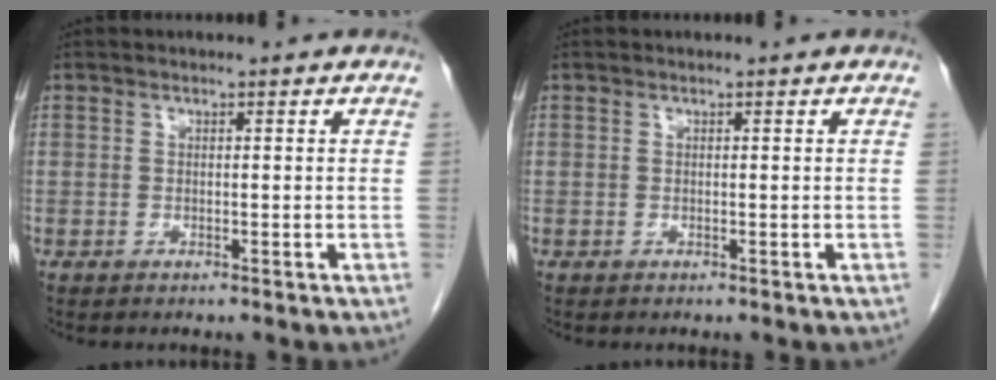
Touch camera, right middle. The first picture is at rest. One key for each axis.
{"total": 0.0}